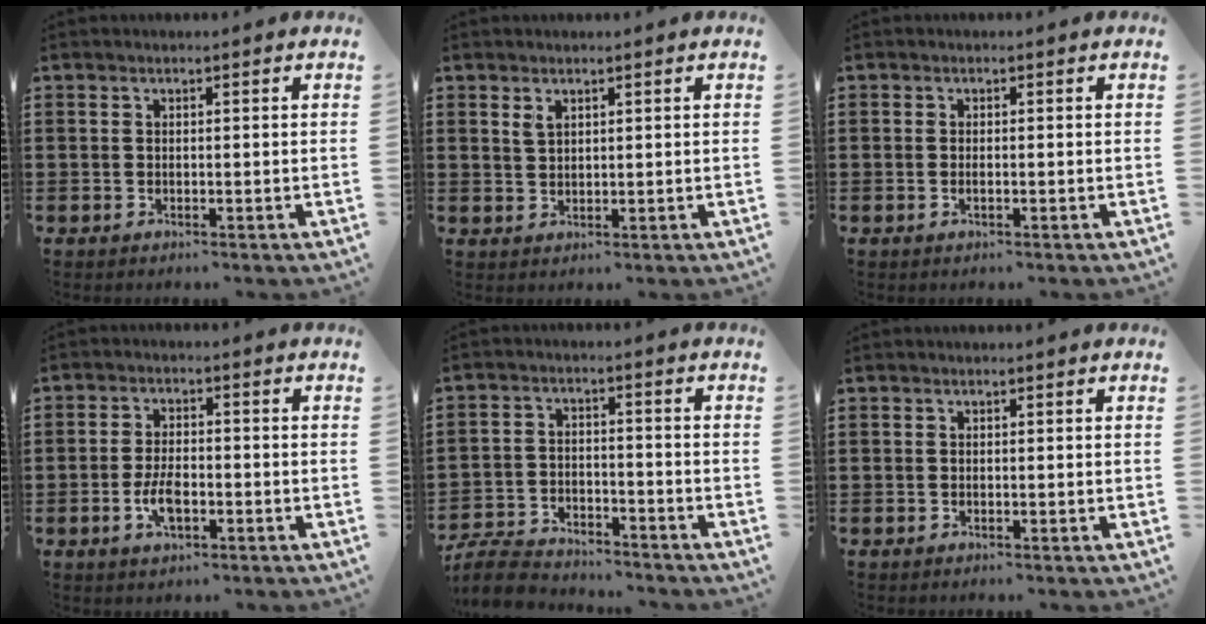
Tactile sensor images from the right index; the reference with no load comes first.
{"total": 1.6, "force": [1.1, 0.9, 0.8], "torque": [-0.019, 0.003, 0.020]}
{"total": 0.7, "force": [-0.2, 0.2, 0.6], "torque": [-0.011, -0.004, -0.003]}
{"total": 4.6, "force": [-1.5, 2.3, 3.7], "torque": [-0.084, 0.000, -0.032]}
{"total": 6.4, "force": [-6.1, 1.5, 1.2], "torque": [-0.040, 0.010, -0.125]}
{"total": 0.0}